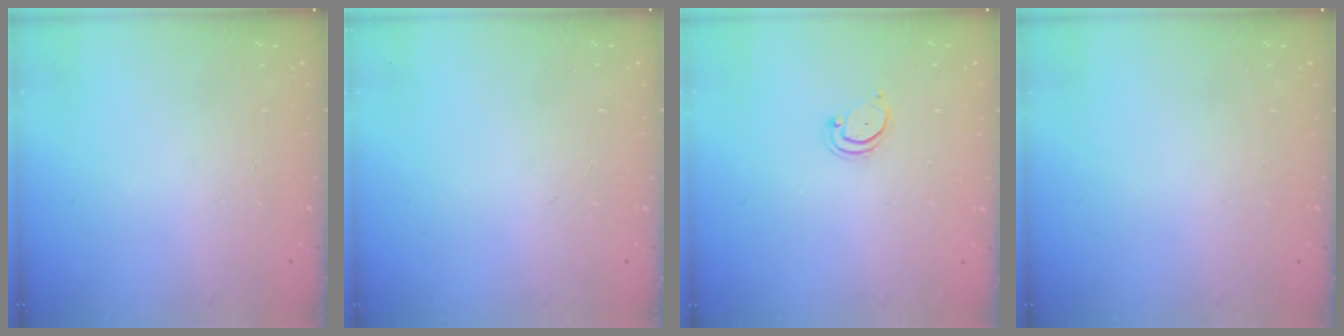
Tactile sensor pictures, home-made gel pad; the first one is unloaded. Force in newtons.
{"total": 0.0}
{"total": 2.2, "press": 2.2, "slide": 0.2}
{"total": 0.0}